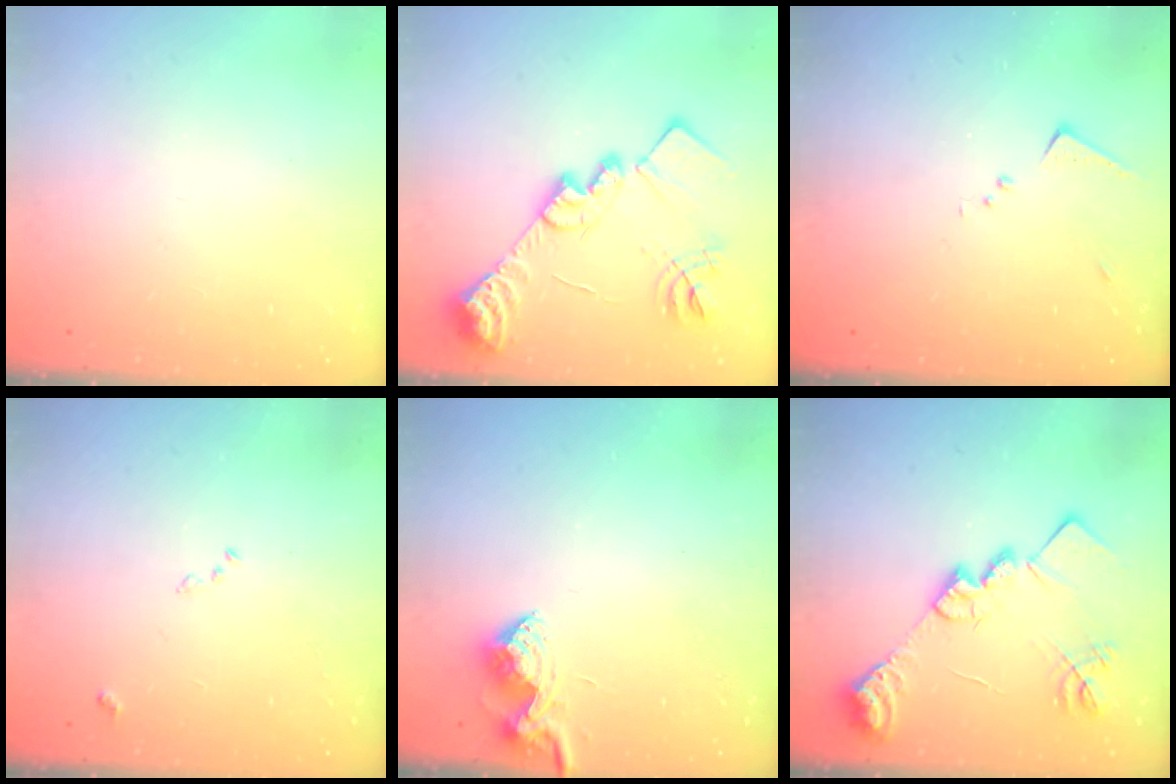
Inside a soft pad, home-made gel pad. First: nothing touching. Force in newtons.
{"total": 20.6, "press": 20.6, "slide": 1.8}
{"total": 6.6, "press": 6.6, "slide": 0.1}
{"total": 8.4, "press": 8.3, "slide": 0.9}
{"total": 7.1, "press": 7.0, "slide": 0.7}
{"total": 17.2, "press": 17.1, "slide": 1.4}